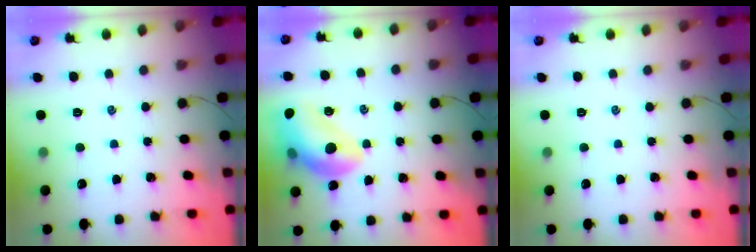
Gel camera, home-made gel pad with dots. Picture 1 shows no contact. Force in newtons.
{"total": 17.3, "press": 17.1, "slide": 2.7}
{"total": 0.0}